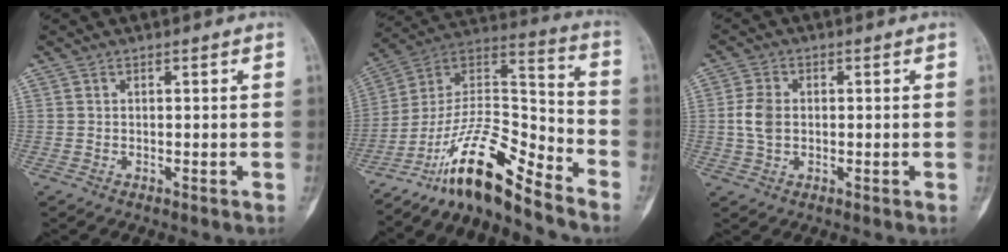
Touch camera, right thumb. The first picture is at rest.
{"total": 16.3, "force": [-13.0, 3.4, 9.2], "torque": [-0.157, 0.113, -0.238]}
{"total": 4.9, "force": [-0.1, 3.4, 3.5], "torque": [-0.073, 0.008, -0.006]}